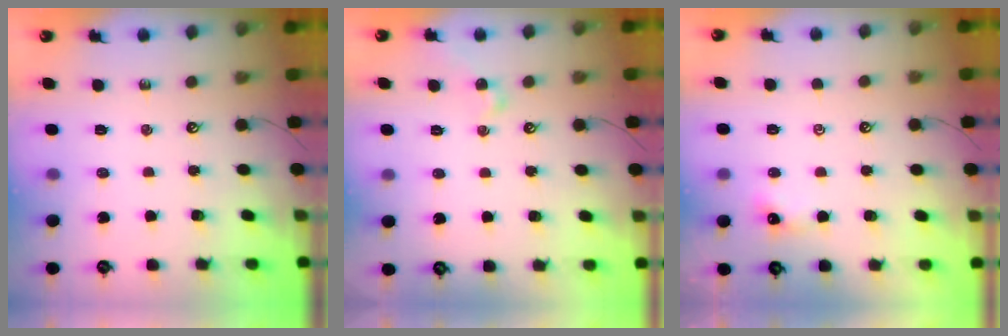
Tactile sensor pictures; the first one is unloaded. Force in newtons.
{"total": 2.1, "press": 2.0, "slide": 0.6}
{"total": 0.0}